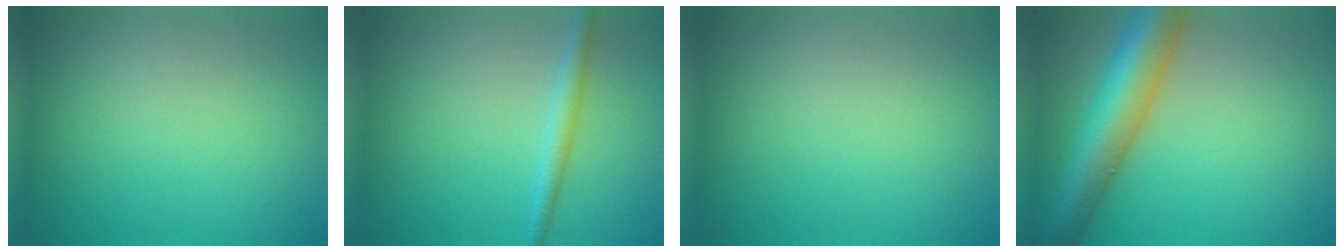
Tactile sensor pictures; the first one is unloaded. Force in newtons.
{"total": 1.9, "press": 1.9, "slide": 0.1}
{"total": 0.0}
{"total": 8.5, "press": 8.5, "slide": 0.3}